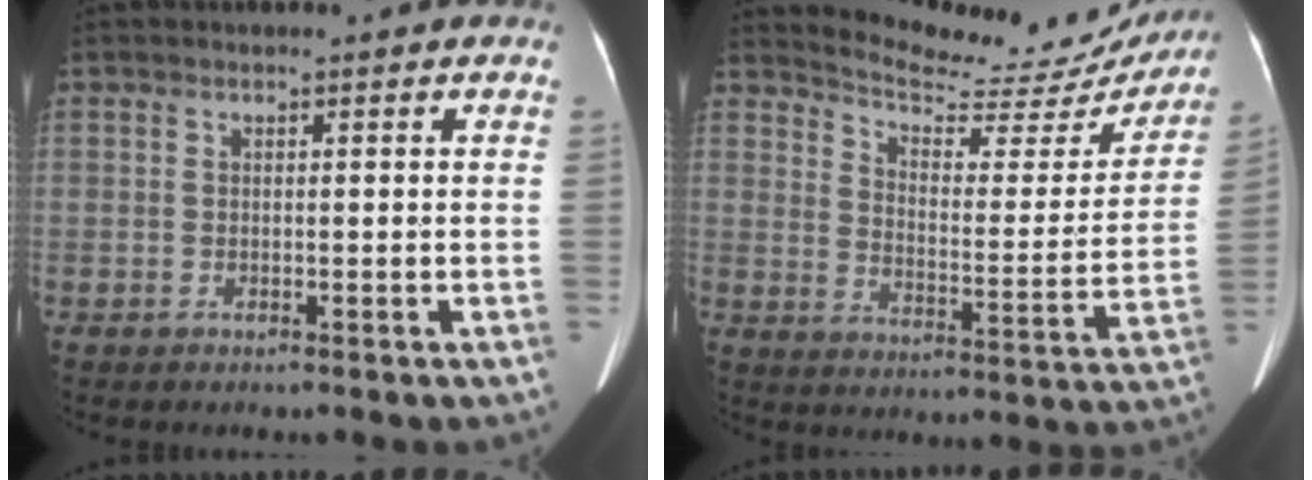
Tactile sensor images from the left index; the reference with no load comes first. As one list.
[{"total": 19.2, "force": [18.3, 3.9, 4.3], "torque": [-0.053, -0.052, 0.228]}]